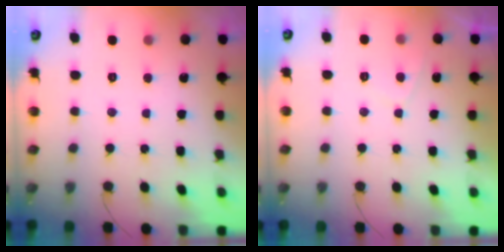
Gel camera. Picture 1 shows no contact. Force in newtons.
{"total": 2.3, "press": 2.2, "slide": 0.6}